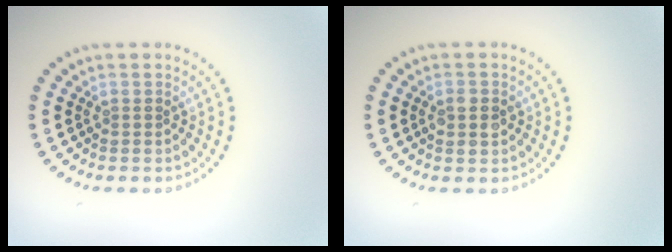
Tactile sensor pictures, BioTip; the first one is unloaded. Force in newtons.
{"total": 2.4, "press": 2.4, "slide": 0.0}